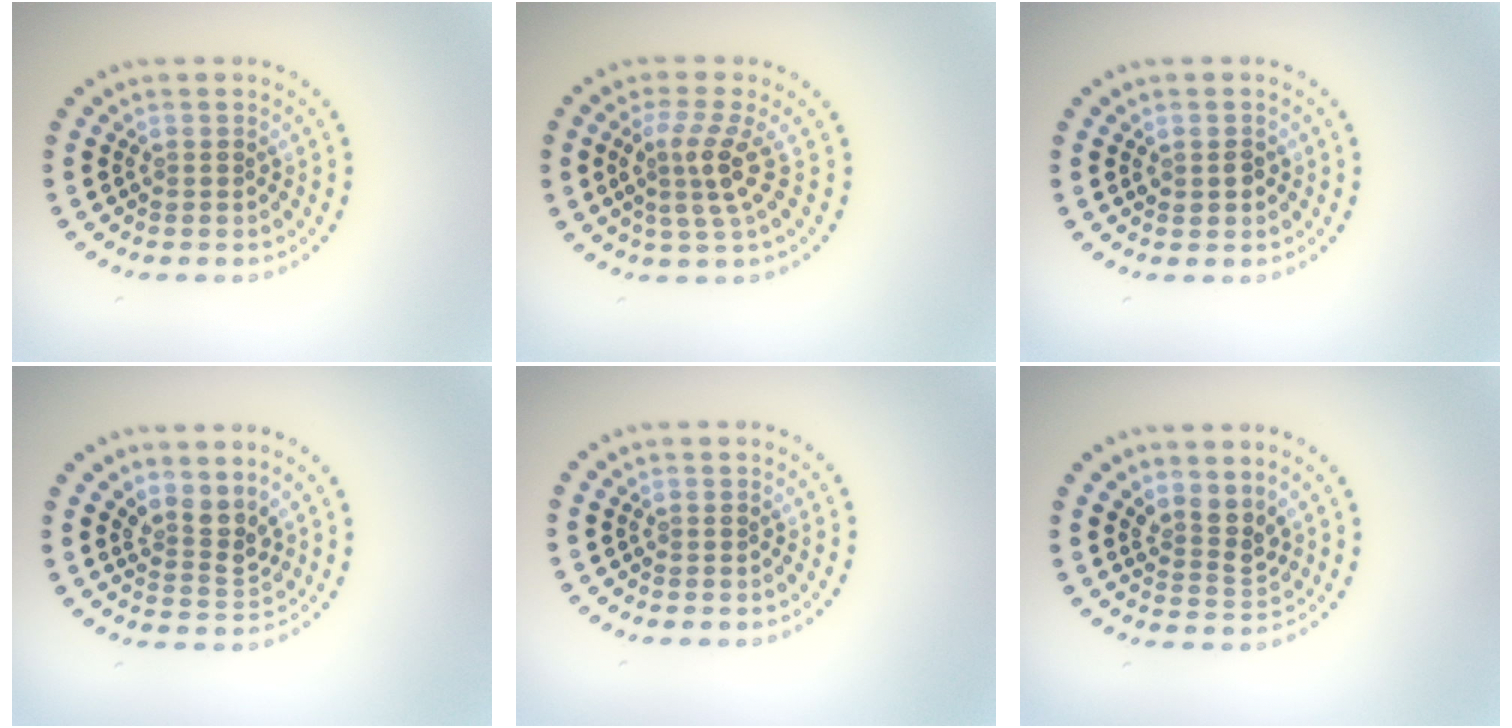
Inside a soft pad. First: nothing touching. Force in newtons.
{"total": 3.3, "press": 2.4, "slide": 2.3}
{"total": 1.3, "press": 1.3, "slide": 0.2}
{"total": 2.8, "press": 2.0, "slide": 1.9}
{"total": 0.0}
{"total": 2.6, "press": 2.0, "slide": 1.7}